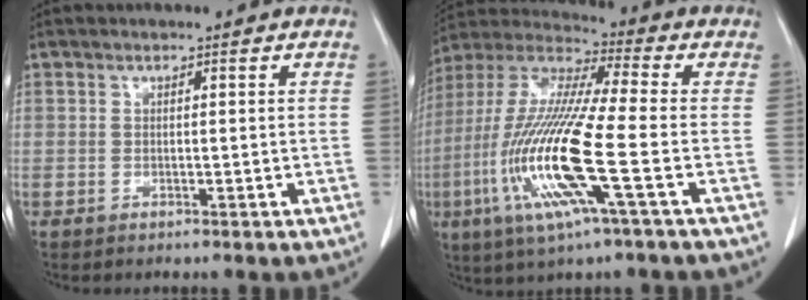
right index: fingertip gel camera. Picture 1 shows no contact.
{"total": 17.8, "force": [-5.0, 0.8, 17.1], "torque": [-0.368, -0.019, -0.103]}